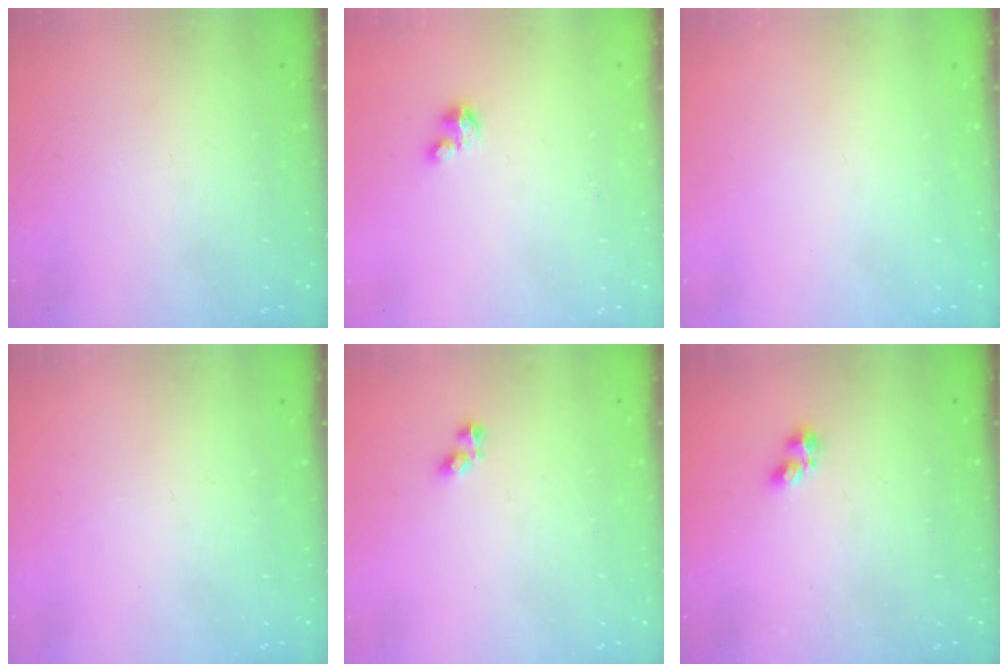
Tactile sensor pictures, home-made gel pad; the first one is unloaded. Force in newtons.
{"total": 1.9, "press": 1.9, "slide": 0.1}
{"total": 0.0}
{"total": 0.0}
{"total": 3.6, "press": 3.5, "slide": 0.6}
{"total": 1.8, "press": 1.7, "slide": 0.5}